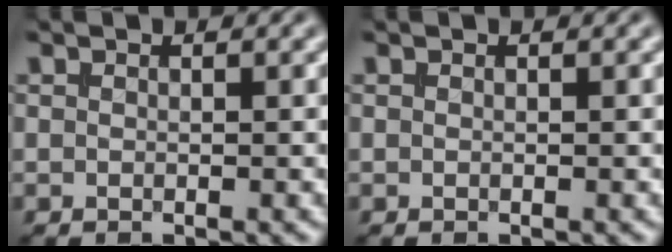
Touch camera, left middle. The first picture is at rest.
{"total": 0.0}